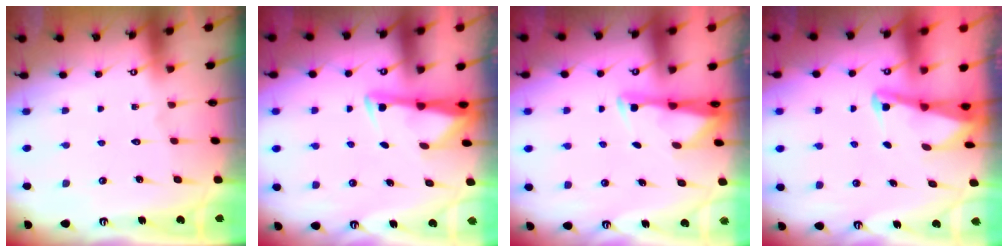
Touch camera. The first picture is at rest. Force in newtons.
{"total": 3.3, "press": 3.2, "slide": 0.4}
{"total": 3.0, "press": 2.9, "slide": 0.4}
{"total": 2.1, "press": 2.1, "slide": 0.3}